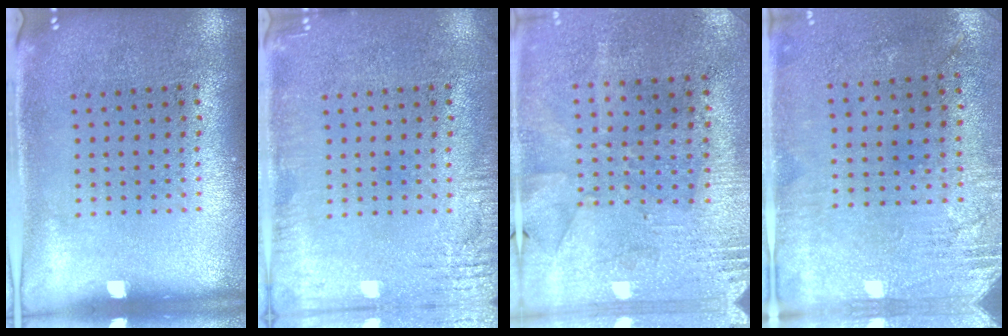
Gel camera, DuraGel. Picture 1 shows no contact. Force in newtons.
{"total": 2.5, "press": 2.5, "slide": 0.2}
{"total": 2.7, "press": 2.2, "slide": 1.5}
{"total": 2.7, "press": 2.3, "slide": 1.4}